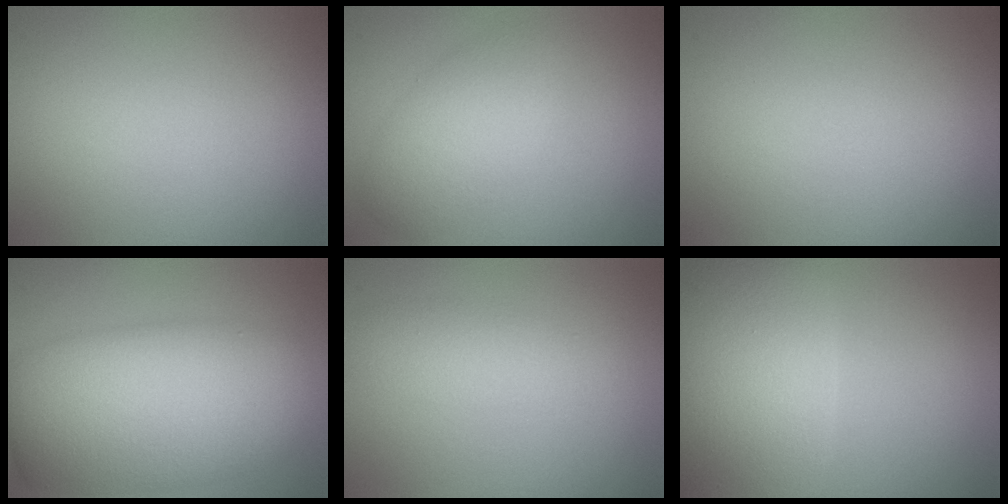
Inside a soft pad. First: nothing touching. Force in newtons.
{"total": 3.6, "press": 3.6, "slide": 0.2}
{"total": 0.0}
{"total": 10.1, "press": 10.0, "slide": 0.7}
{"total": 2.3, "press": 2.3, "slide": 0.2}
{"total": 8.0, "press": 8.0, "slide": 0.7}